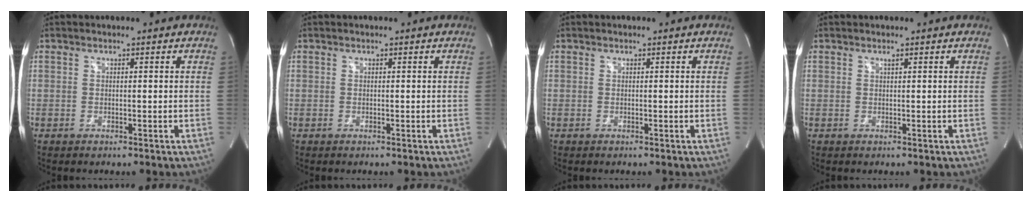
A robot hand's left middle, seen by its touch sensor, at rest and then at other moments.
{"total": 0.0}
{"total": 0.0}
{"total": 0.0}